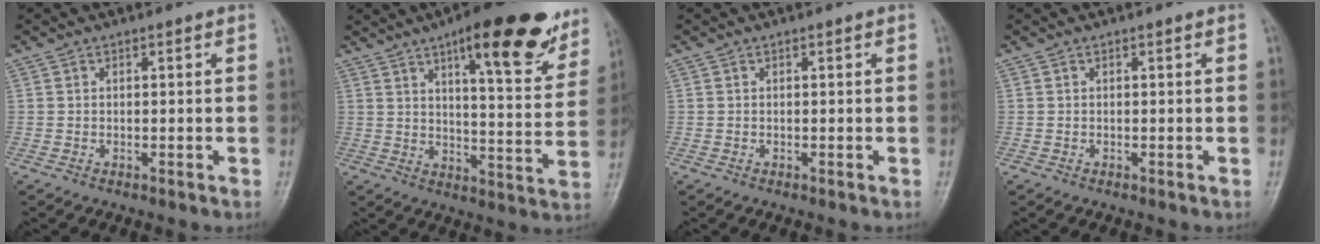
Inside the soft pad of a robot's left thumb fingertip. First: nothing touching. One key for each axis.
{"total": 20.8, "fx": 12.6, "fy": 5.9, "fz": 15.4, "tx": -0.174, "ty": -0.049, "tz": 0.175}
{"total": 0.0}
{"total": 0.0}